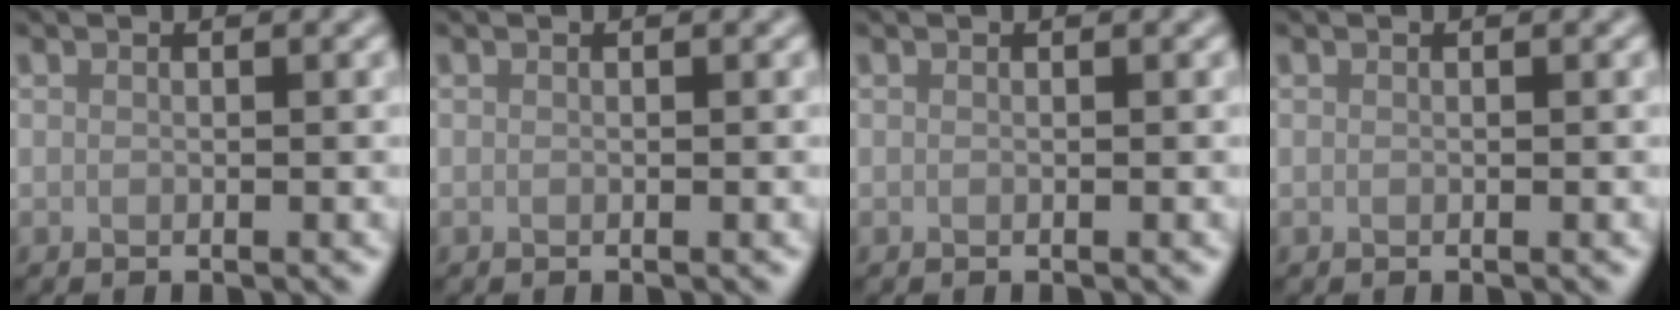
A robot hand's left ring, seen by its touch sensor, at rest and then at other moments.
{"total": 0.0}
{"total": 0.0}
{"total": 0.0}